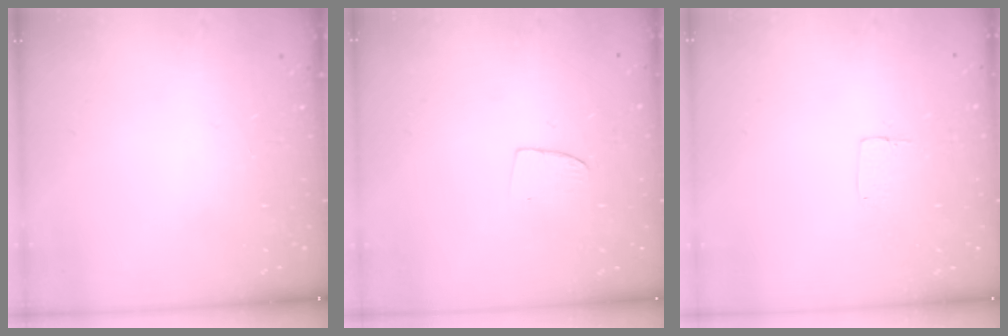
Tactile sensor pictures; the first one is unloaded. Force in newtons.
{"total": 5.5, "press": 5.5, "slide": 0.4}
{"total": 3.9, "press": 3.9, "slide": 0.1}